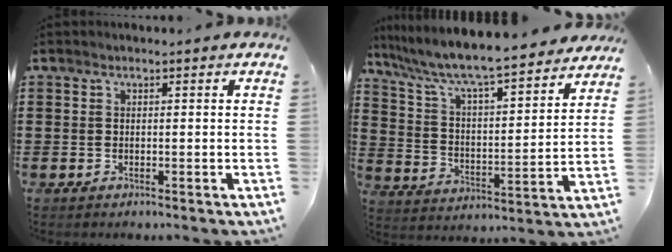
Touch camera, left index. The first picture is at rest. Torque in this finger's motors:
{"motor_torque": [1.49, 0.65, 1.05, 0.21]}